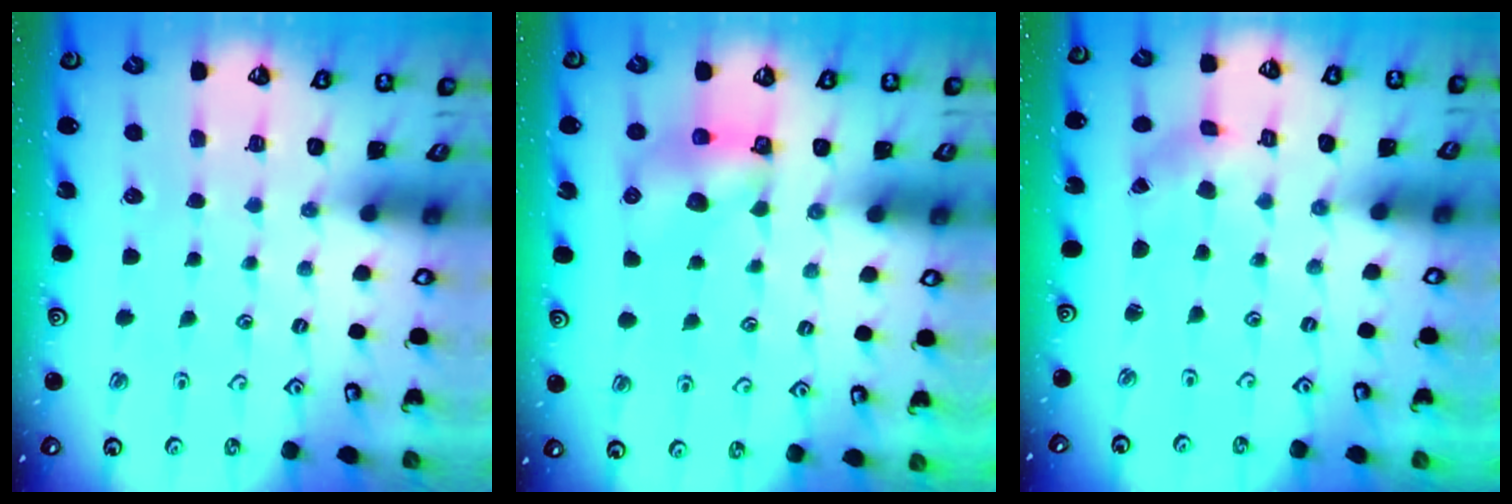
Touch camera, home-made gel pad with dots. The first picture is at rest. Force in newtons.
{"total": 6.9, "press": 6.9, "slide": 0.2}
{"total": 2.7, "press": 2.3, "slide": 1.3}